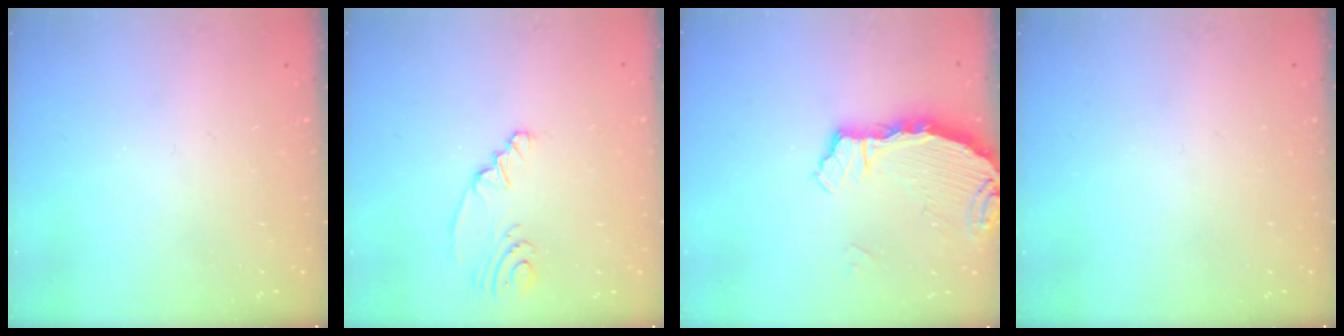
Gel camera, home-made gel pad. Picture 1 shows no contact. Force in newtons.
{"total": 3.2, "press": 3.0, "slide": 1.1}
{"total": 3.6, "press": 3.6, "slide": 0.4}
{"total": 0.0}